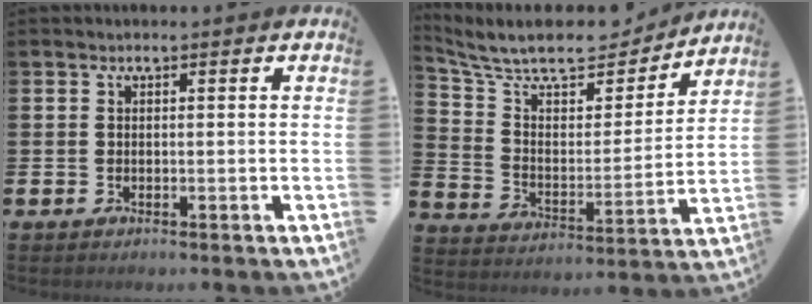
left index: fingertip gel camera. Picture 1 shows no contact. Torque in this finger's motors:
{"motor_torque": [0.99, -1.15, 0.05, 0.14]}